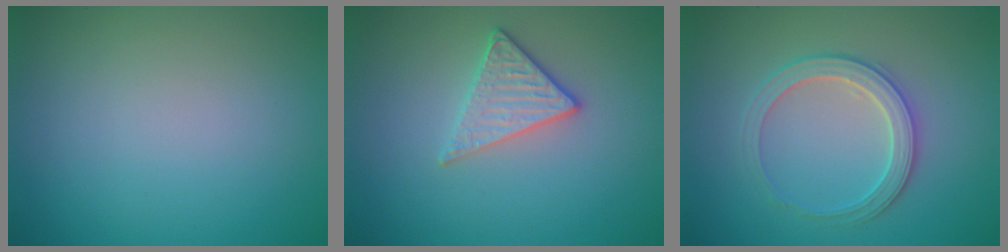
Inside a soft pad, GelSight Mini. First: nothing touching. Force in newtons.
{"total": 2.9, "press": 2.6, "slide": 1.3}
{"total": 2.8, "press": 2.8, "slide": 0.3}